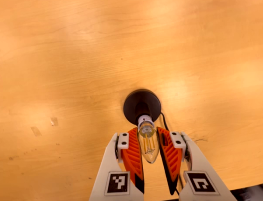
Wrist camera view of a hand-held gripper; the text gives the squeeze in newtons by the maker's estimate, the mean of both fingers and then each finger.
{"total": 13.6, "left": 14.4, "right": 12.7}